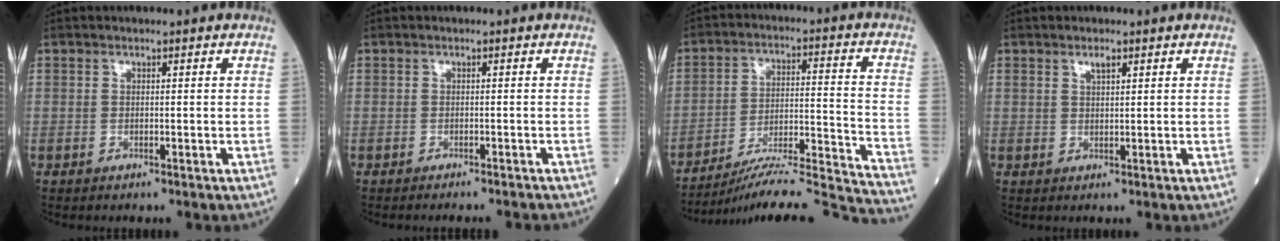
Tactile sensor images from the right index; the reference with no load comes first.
{"total": 5.2, "force": [-4.9, 0.1, 1.6], "torque": [-0.016, -0.017, -0.053]}
{"total": 21.6, "force": [-20.4, -1.9, 7.0], "torque": [-0.070, -0.005, -0.292]}
{"total": 1.5, "force": [1.0, 0.4, 1.0], "torque": [-0.019, 0.001, 0.018]}